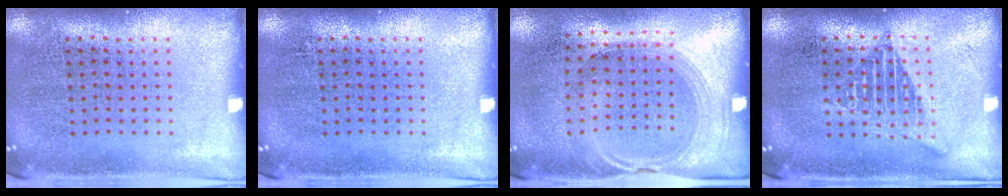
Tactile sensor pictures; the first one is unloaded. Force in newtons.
{"total": 0.0}
{"total": 1.5, "press": 1.2, "slide": 0.8}
{"total": 2.4, "press": 2.4, "slide": 0.2}